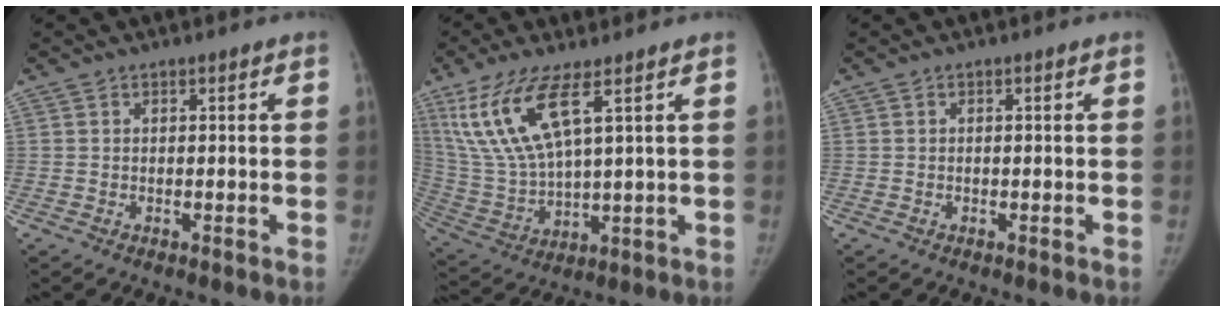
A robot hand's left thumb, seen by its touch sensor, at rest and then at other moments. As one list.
[{"total": 14.0, "force": [7.2, 4.2, 11.3], "torque": [-0.249, -0.031, 0.159]}, {"total": 0.0}]